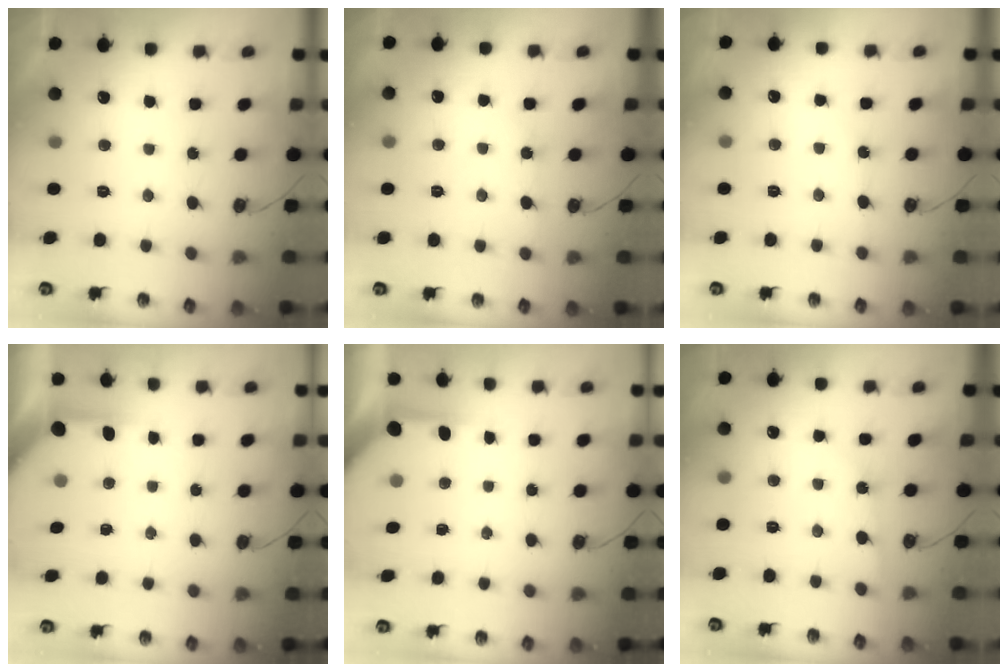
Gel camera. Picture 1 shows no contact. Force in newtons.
{"total": 2.9, "press": 2.9, "slide": 0.5}
{"total": 2.7, "press": 2.7, "slide": 0.4}
{"total": 3.6, "press": 3.6, "slide": 0.3}
{"total": 3.8, "press": 3.8, "slide": 0.4}
{"total": 2.4, "press": 2.4, "slide": 0.3}